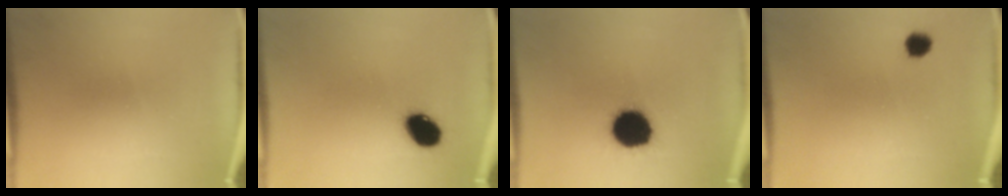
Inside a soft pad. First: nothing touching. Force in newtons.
{"total": 8.9}
{"total": 15.4}
{"total": 2.7}